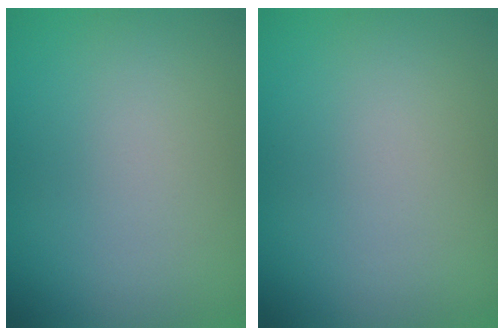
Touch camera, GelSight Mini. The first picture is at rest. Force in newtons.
{"total": 0.0}